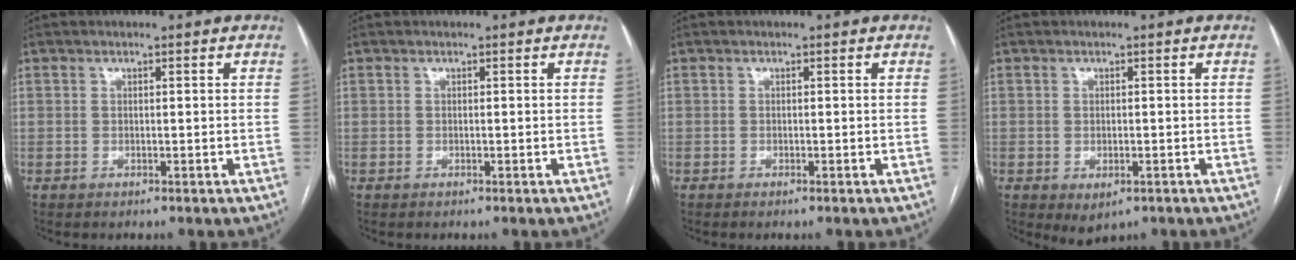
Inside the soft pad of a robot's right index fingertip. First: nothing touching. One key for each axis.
{"total": 0.0}
{"total": 0.0}
{"total": 2.7, "fx": -1.1, "fy": 1.6, "fz": 1.9, "tx": -0.025, "ty": -0.004, "tz": -0.003}